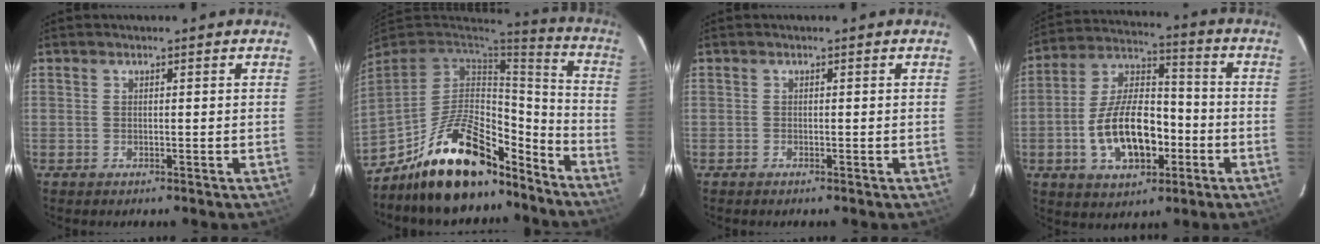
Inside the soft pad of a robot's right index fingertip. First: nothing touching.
{"total": 22.3, "force": [-15.9, 9.3, 12.5], "torque": [-0.235, 0.022, -0.243]}
{"total": 0.0}
{"total": 15.9, "force": [-4.6, 8.5, 12.7], "torque": [-0.251, 0.018, -0.071]}